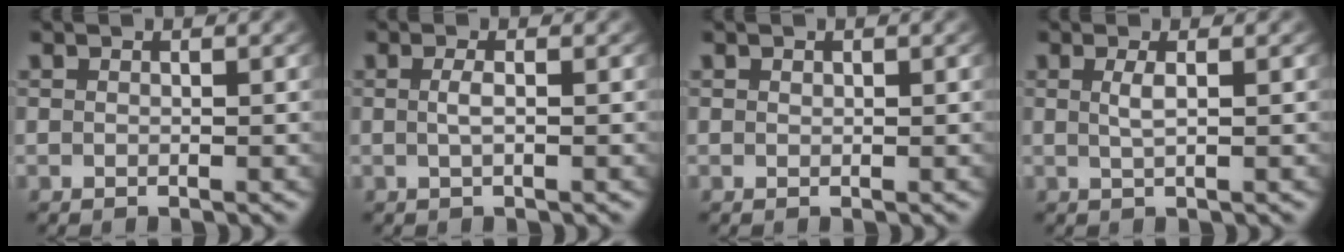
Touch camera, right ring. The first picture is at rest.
{"total": 1.2, "force": [-0.3, -0.1, 1.2], "torque": [-0.029, -0.008, 0.001]}
{"total": 0.0}
{"total": 1.4, "force": [0.2, -0.1, 1.4], "torque": [-0.033, -0.010, 0.011]}